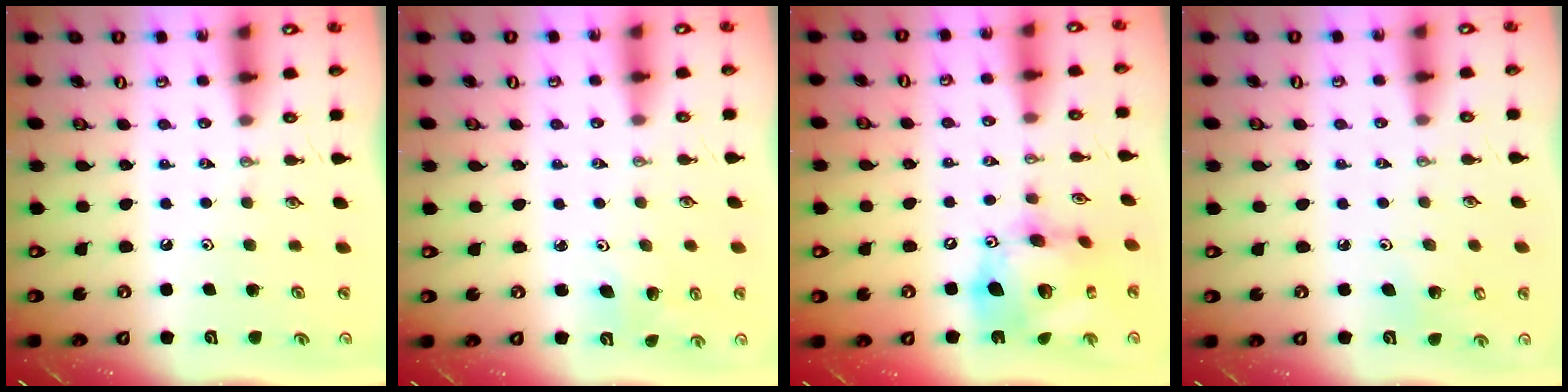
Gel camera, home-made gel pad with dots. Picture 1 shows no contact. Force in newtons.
{"total": 2.8, "press": 2.5, "slide": 1.3}
{"total": 18.6, "press": 18.5, "slide": 2.1}
{"total": 5.3, "press": 5.1, "slide": 1.3}